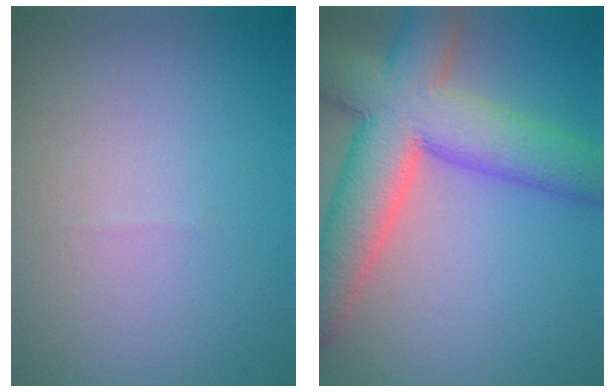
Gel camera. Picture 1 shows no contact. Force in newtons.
{"total": 10.8, "press": 10.7, "slide": 0.8}